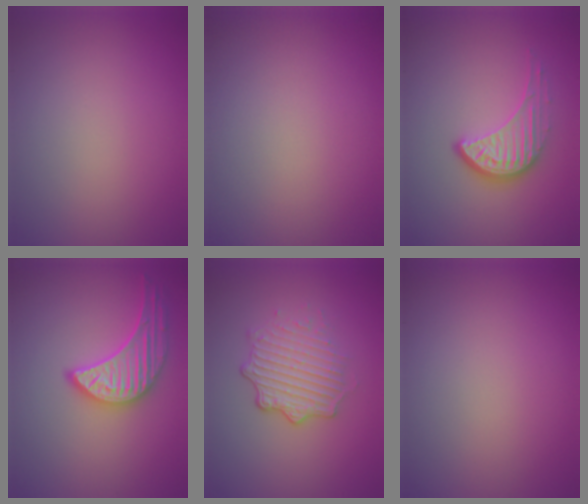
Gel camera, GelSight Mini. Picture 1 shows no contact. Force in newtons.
{"total": 0.0}
{"total": 4.0, "press": 2.9, "slide": 2.7}
{"total": 3.8, "press": 3.7, "slide": 0.9}
{"total": 4.7, "press": 3.2, "slide": 3.4}
{"total": 0.0}